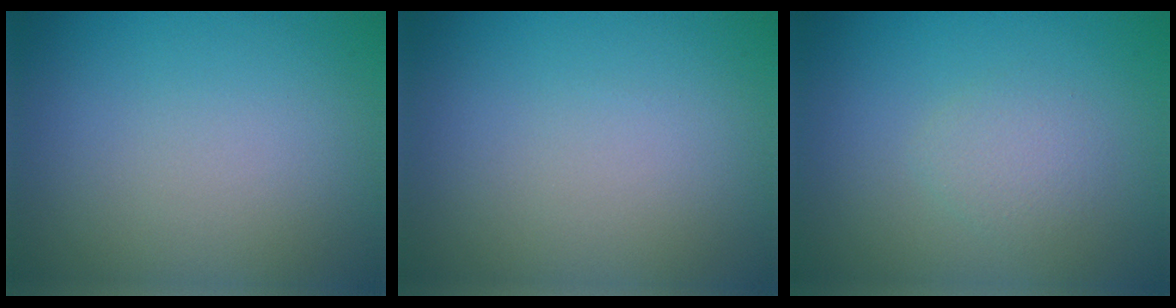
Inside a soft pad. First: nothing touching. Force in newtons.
{"total": 0.0}
{"total": 1.4, "press": 1.4, "slide": 0.0}